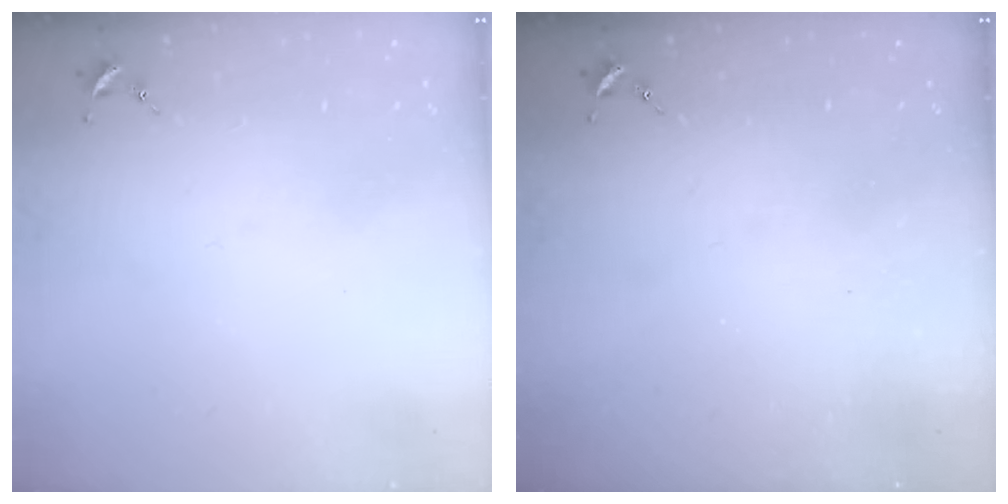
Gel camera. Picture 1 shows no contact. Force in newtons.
{"total": 0.0}